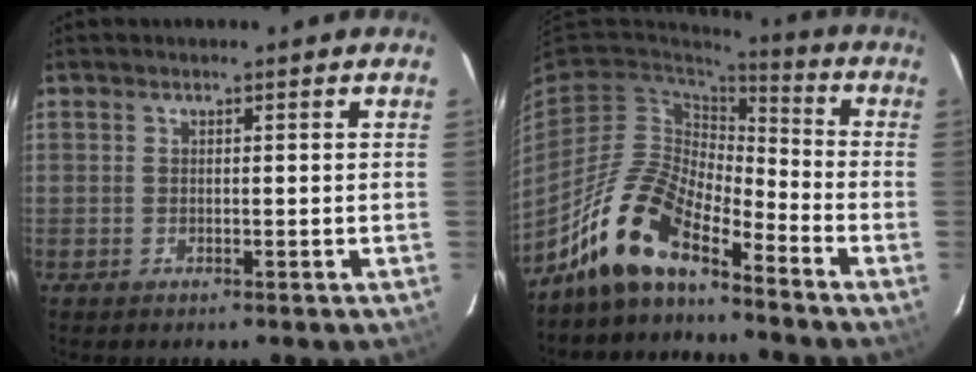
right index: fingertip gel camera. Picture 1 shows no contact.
{"total": 13.4, "force": [-10.6, 4.2, 7.1], "torque": [-0.142, 0.008, -0.211]}